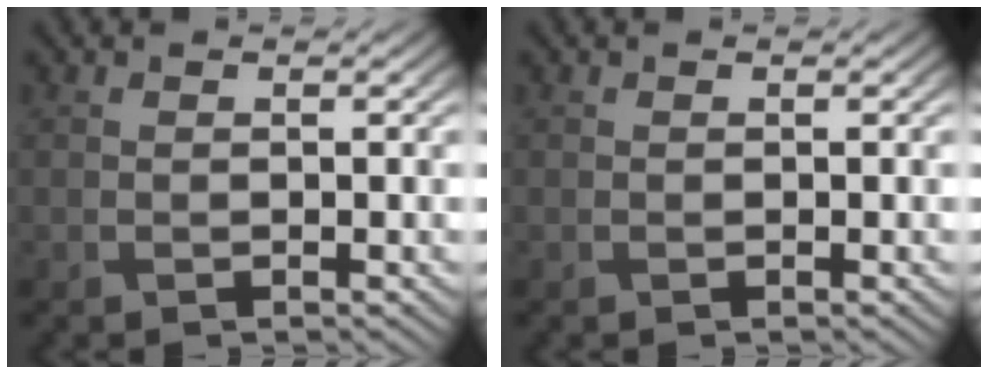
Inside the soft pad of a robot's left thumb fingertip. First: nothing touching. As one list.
[{"total": 0.0}]